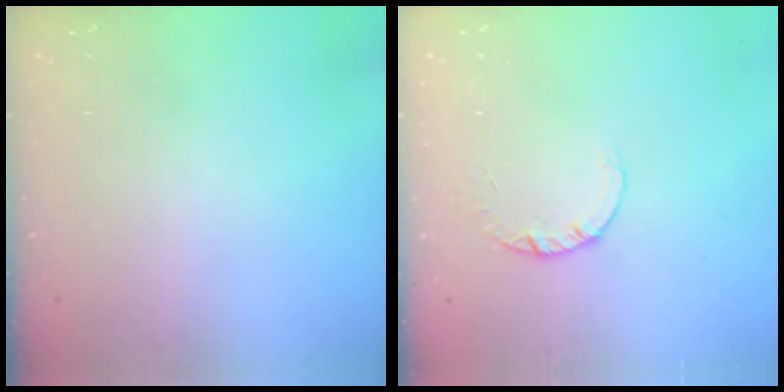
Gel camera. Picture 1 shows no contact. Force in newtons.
{"total": 1.8, "press": 1.8, "slide": 0.1}